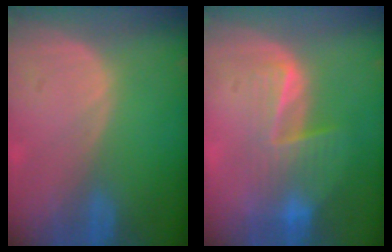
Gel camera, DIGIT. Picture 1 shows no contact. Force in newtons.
{"total": 6.9, "press": 6.5, "slide": 2.3}